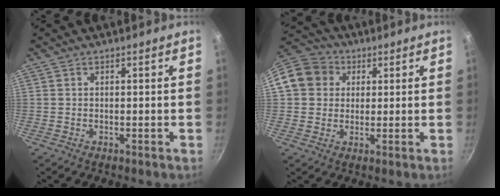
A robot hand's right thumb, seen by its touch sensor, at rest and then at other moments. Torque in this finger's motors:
{"motor_torque": [-0.04, 1.28, 0.38, -0.27, 0.04]}